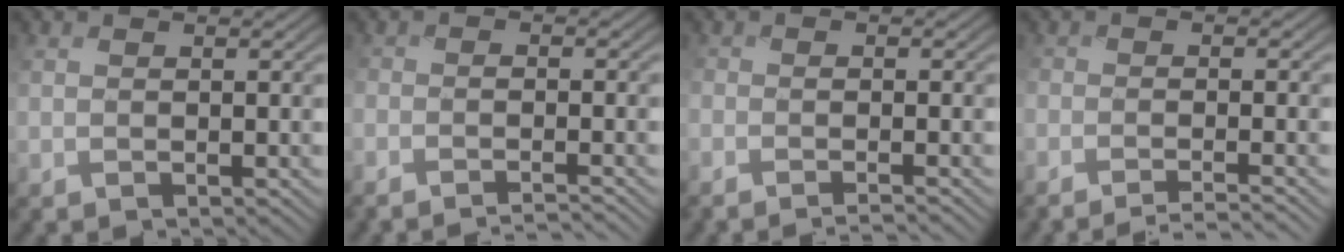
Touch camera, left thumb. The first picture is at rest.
{"total": 4.3, "force": [-3.8, 0.8, 2.0], "torque": [-0.035, -0.003, -0.055]}
{"total": 3.5, "force": [-2.7, 0.8, 2.1], "torque": [-0.026, -0.004, -0.035]}
{"total": 4.3, "force": [-3.5, 0.6, 2.4], "torque": [-0.034, 0.001, -0.058]}